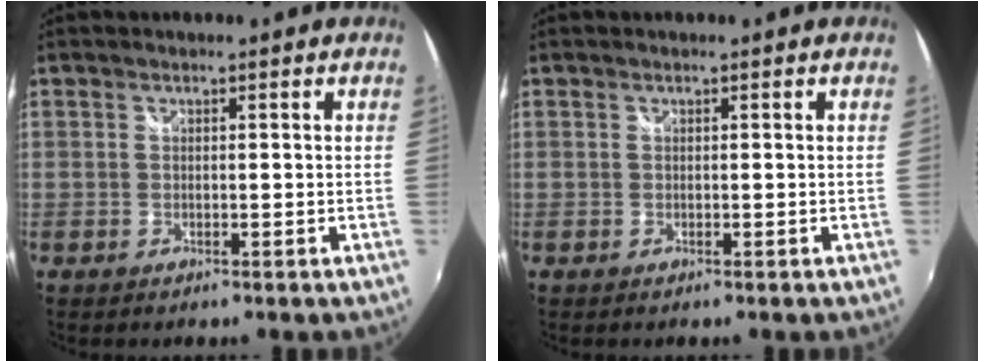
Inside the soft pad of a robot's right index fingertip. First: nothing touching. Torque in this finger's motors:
{"motor_torque": [-0.01, -0.01, 0.00, 0.00]}